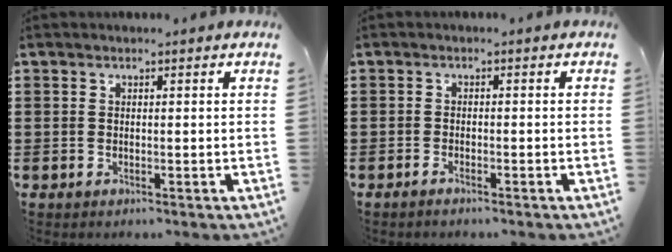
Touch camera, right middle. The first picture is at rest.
{"total": 1.0, "force": [-0.8, 0.1, 0.5], "torque": [-0.012, -0.005, -0.014]}